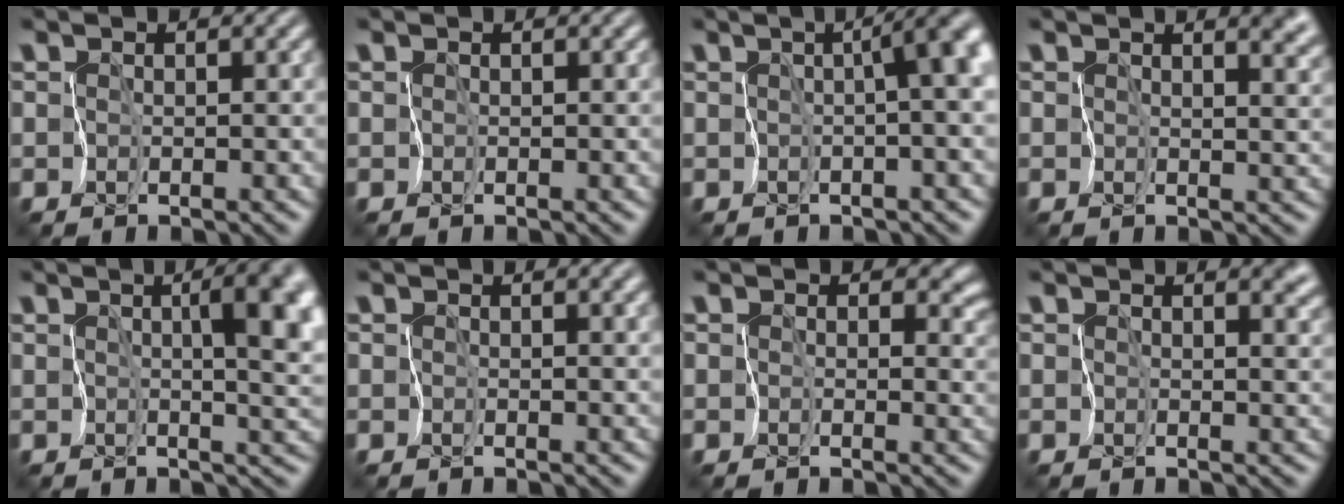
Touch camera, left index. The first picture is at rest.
{"total": 0.0}
{"total": 4.7, "force": [-0.2, 1.0, 4.6], "torque": [-0.069, 0.007, -0.008]}
{"total": 4.0, "force": [1.8, 2.1, 2.9], "torque": [-0.029, -0.001, 0.027]}
{"total": 7.8, "force": [0.8, 3.1, 7.1], "torque": [-0.089, 0.005, 0.010]}
{"total": 1.4, "force": [0.3, 0.6, 1.2], "torque": [-0.015, -0.004, 0.007]}
{"total": 3.3, "force": [0.7, 2.5, 2.0], "torque": [-0.012, 0.007, 0.002]}
{"total": 2.2, "force": [1.0, 1.2, 1.6], "torque": [-0.018, -0.003, 0.018]}